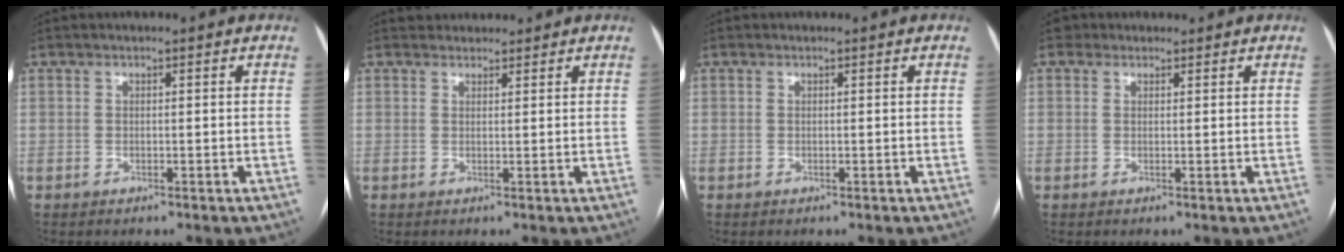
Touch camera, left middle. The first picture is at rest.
{"total": 2.8, "force": [2.6, 1.1, 0.0], "torque": [0.007, 0.021, 0.038]}
{"total": 0.0}
{"total": 2.0, "force": [1.2, 1.5, 0.0], "torque": [0.005, 0.017, 0.015]}